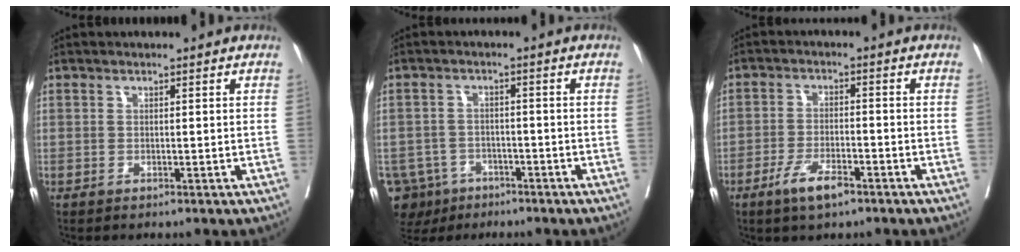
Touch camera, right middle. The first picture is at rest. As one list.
[{"total": 8.6, "force": [-5.2, 6.5, 1.8], "torque": [-0.045, 0.001, -0.078]}, {"total": 5.6, "force": [-3.6, 1.5, 4.0], "torque": [-0.082, -0.004, -0.062]}]